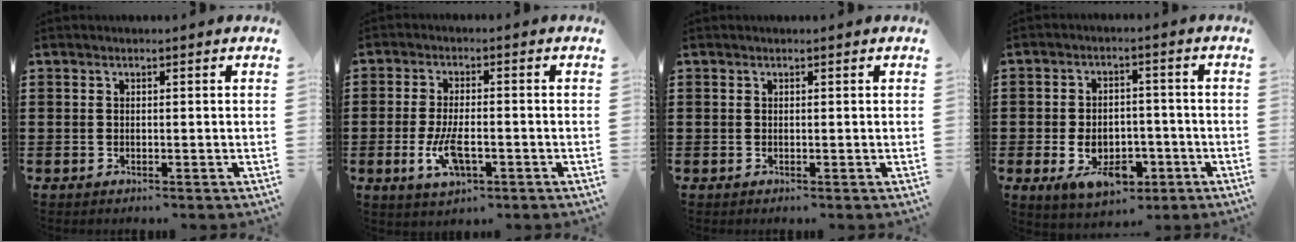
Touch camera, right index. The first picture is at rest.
{"total": 6.6, "force": [-2.0, 2.8, 5.6], "torque": [-0.128, -0.009, -0.040]}
{"total": 0.0}
{"total": 7.1, "force": [-2.7, 4.9, 4.4], "torque": [-0.073, 0.005, -0.050]}